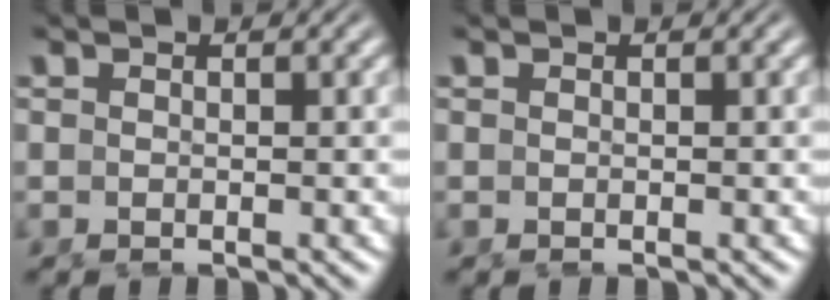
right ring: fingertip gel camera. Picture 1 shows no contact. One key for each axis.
{"total": 0.0}